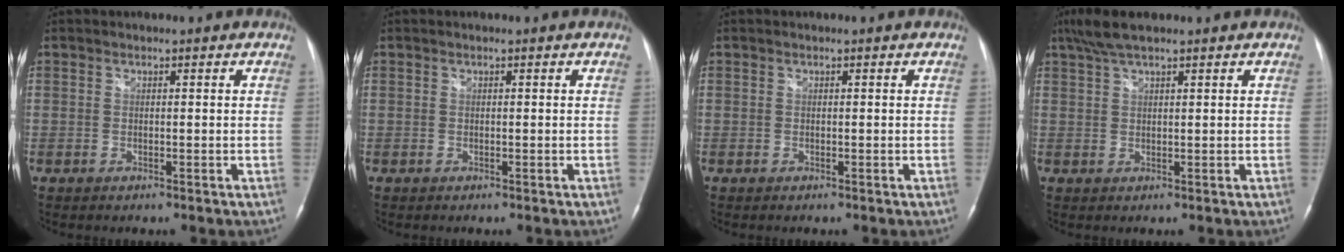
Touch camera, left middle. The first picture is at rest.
{"total": 0.0}
{"total": 0.0}
{"total": 4.8, "force": [3.7, 0.7, 3.0], "torque": [-0.070, 0.019, 0.072]}